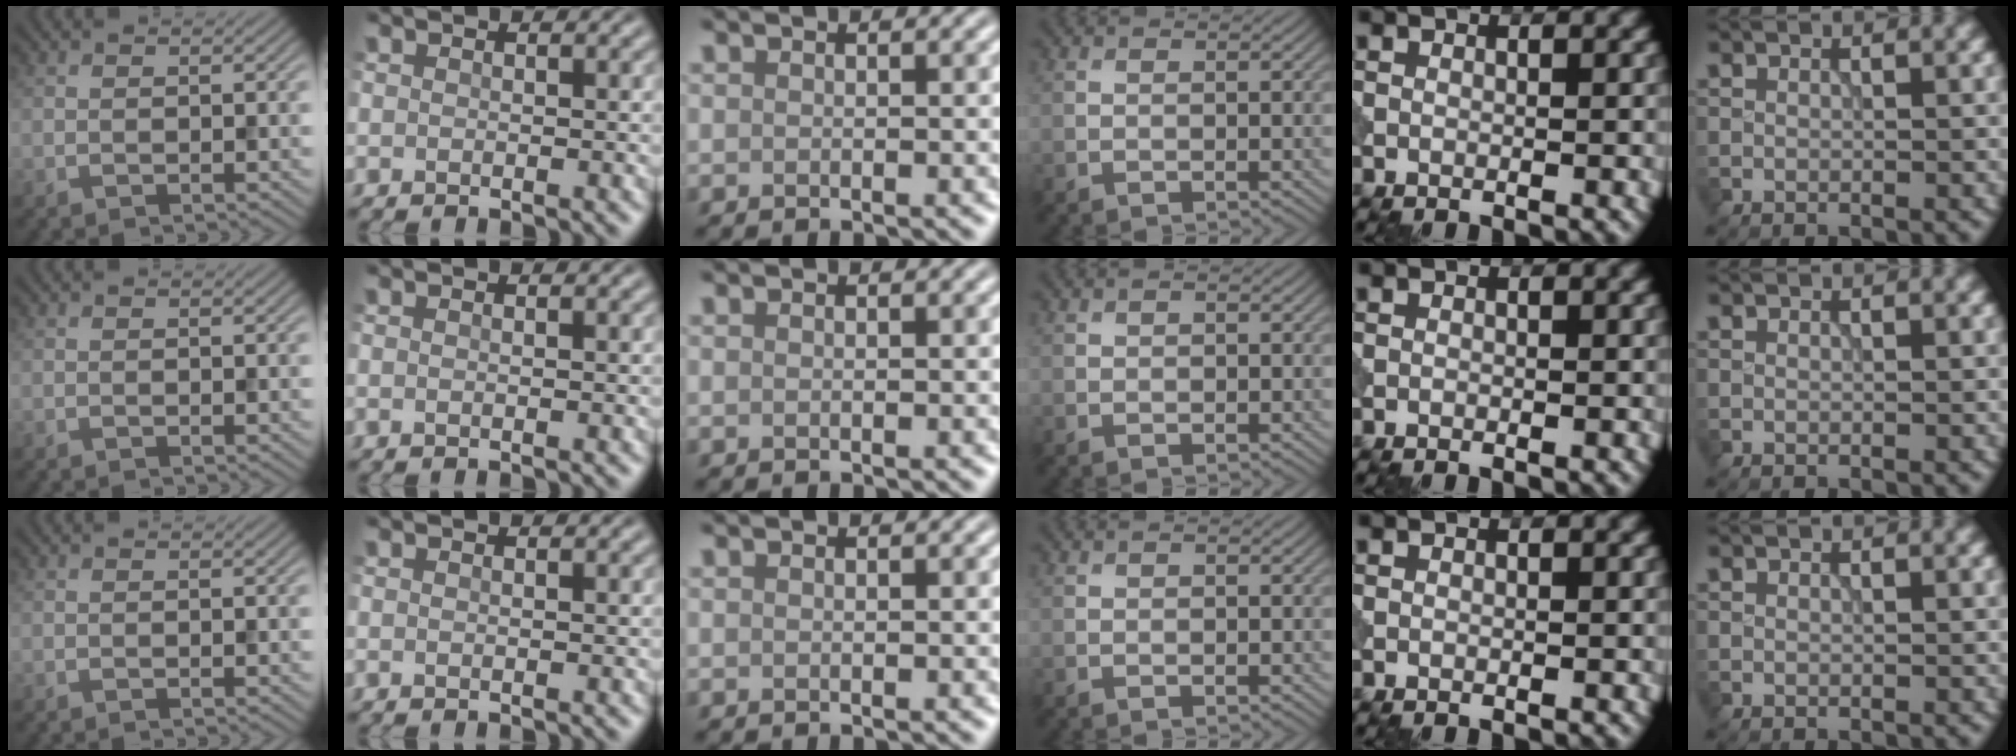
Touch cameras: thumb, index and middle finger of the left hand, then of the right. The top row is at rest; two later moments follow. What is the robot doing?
{"motion": "extract", "object": "peg toy"}